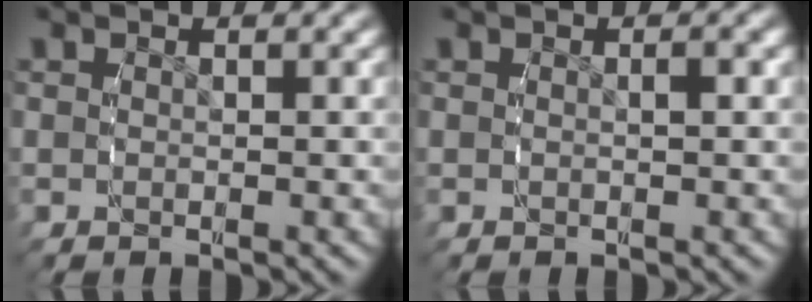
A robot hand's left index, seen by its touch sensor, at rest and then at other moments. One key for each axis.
{"total": 0.6, "fx": -0.1, "fy": 0.0, "fz": 0.6, "tx": -0.010, "ty": 0.002, "tz": -0.001}